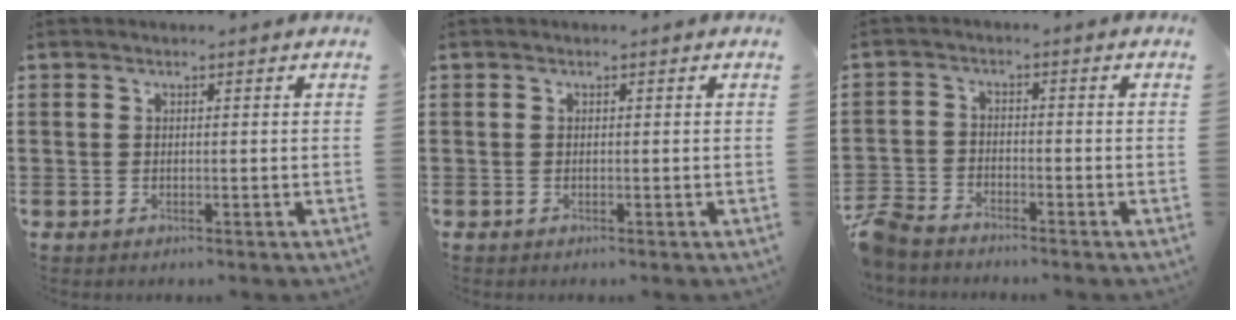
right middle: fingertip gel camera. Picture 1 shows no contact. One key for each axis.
{"total": 0.0}
{"total": 4.3, "fx": -4.0, "fy": 1.1, "fz": 1.1, "tx": -0.054, "ty": -0.007, "tz": -0.092}